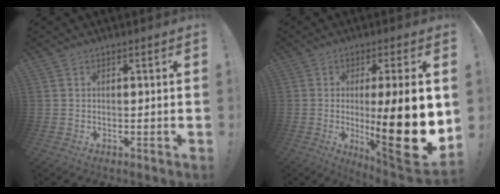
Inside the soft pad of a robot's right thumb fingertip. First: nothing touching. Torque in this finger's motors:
{"motor_torque": [1.64, 3.37, 1.72, -1.04, 0.55]}